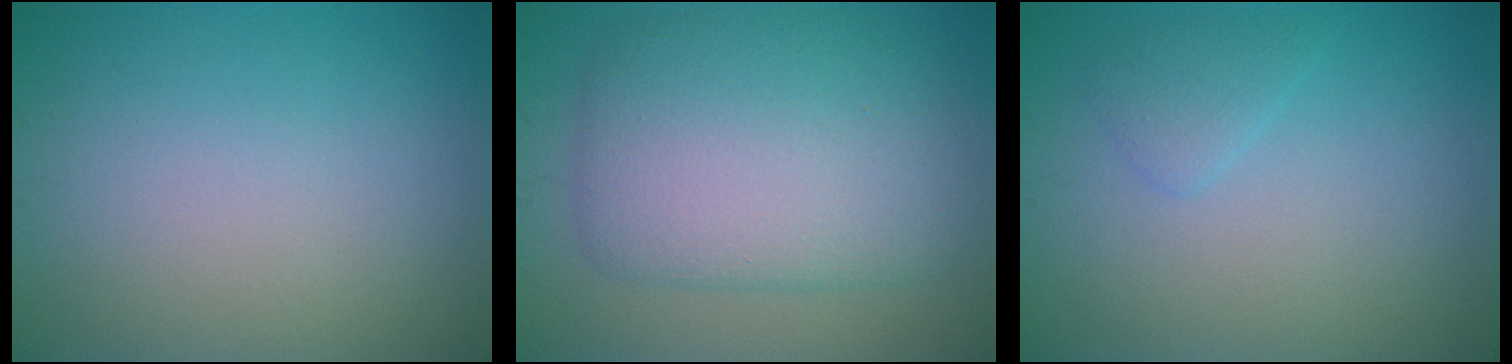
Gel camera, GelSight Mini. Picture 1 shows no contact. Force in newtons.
{"total": 8.7, "press": 8.7, "slide": 0.1}
{"total": 1.4, "press": 1.4, "slide": 0.1}